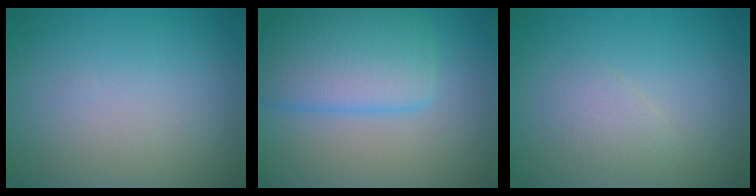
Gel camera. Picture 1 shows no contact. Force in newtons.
{"total": 5.7, "press": 5.7, "slide": 0.2}
{"total": 1.4, "press": 1.4, "slide": 0.1}